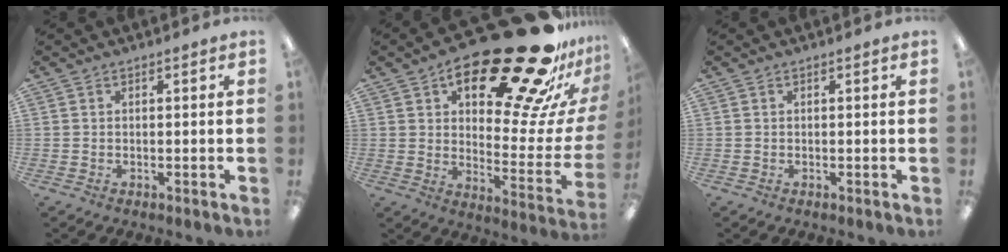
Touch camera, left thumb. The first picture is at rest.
{"total": 31.5, "force": [20.2, 12.4, 20.9], "torque": [-0.258, -0.138, 0.332]}
{"total": 0.0}